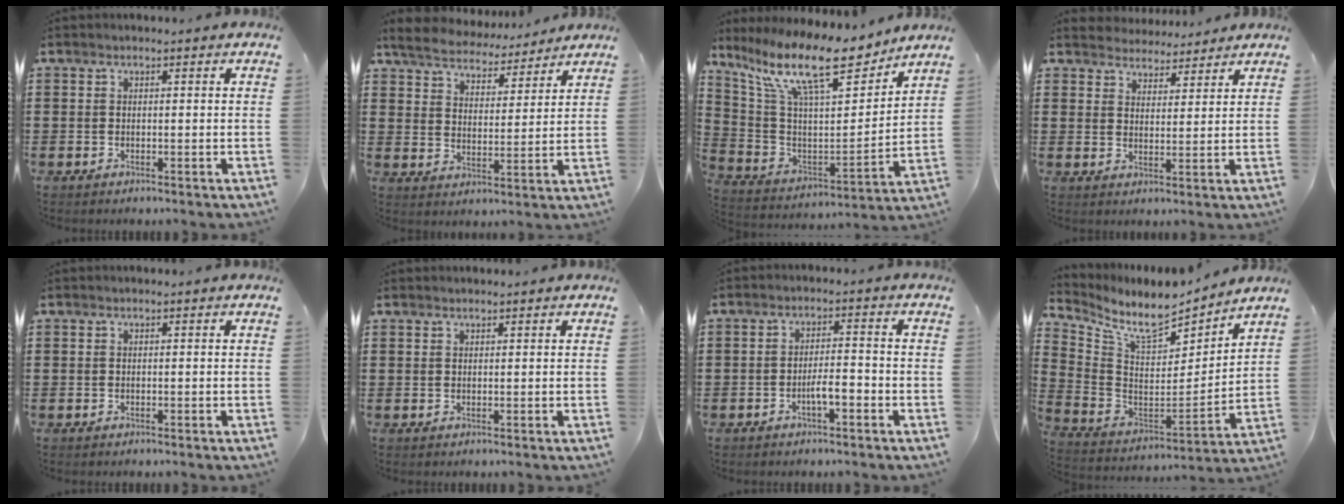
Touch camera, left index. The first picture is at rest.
{"total": 5.2, "force": [5.1, 0.9, 0.7], "torque": [-0.044, -0.032, 0.086]}
{"total": 14.6, "force": [10.8, 3.3, 9.2], "torque": [-0.210, -0.063, 0.182]}
{"total": 3.7, "force": [3.5, 0.9, -0.4], "torque": [-0.008, -0.012, 0.065]}
{"total": 0.0}
{"total": 0.7, "force": [0.7, 0.1, 0.2], "torque": [-0.005, 0.000, 0.013]}
{"total": 3.6, "force": [-1.8, 0.8, 3.0], "torque": [-0.061, 0.005, -0.036]}
{"total": 8.3, "force": [7.1, 2.5, 3.6], "torque": [-0.109, -0.055, 0.122]}